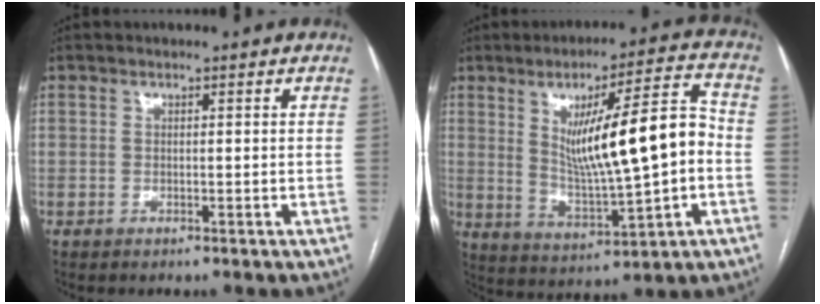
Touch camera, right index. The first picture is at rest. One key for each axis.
{"total": 15.3, "fx": 0.7, "fy": 2.0, "fz": 15.1, "tx": -0.244, "ty": 0.013, "tz": 0.020}